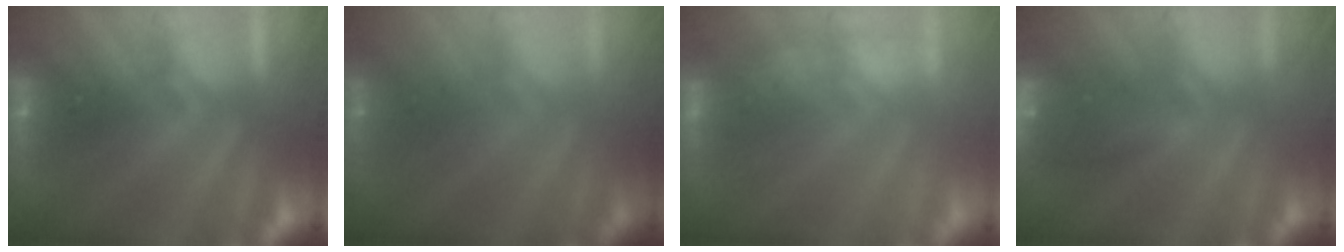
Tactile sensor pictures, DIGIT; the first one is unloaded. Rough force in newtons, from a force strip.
{"total": 1.8}
{"total": 2.7}
{"total": 9.1}